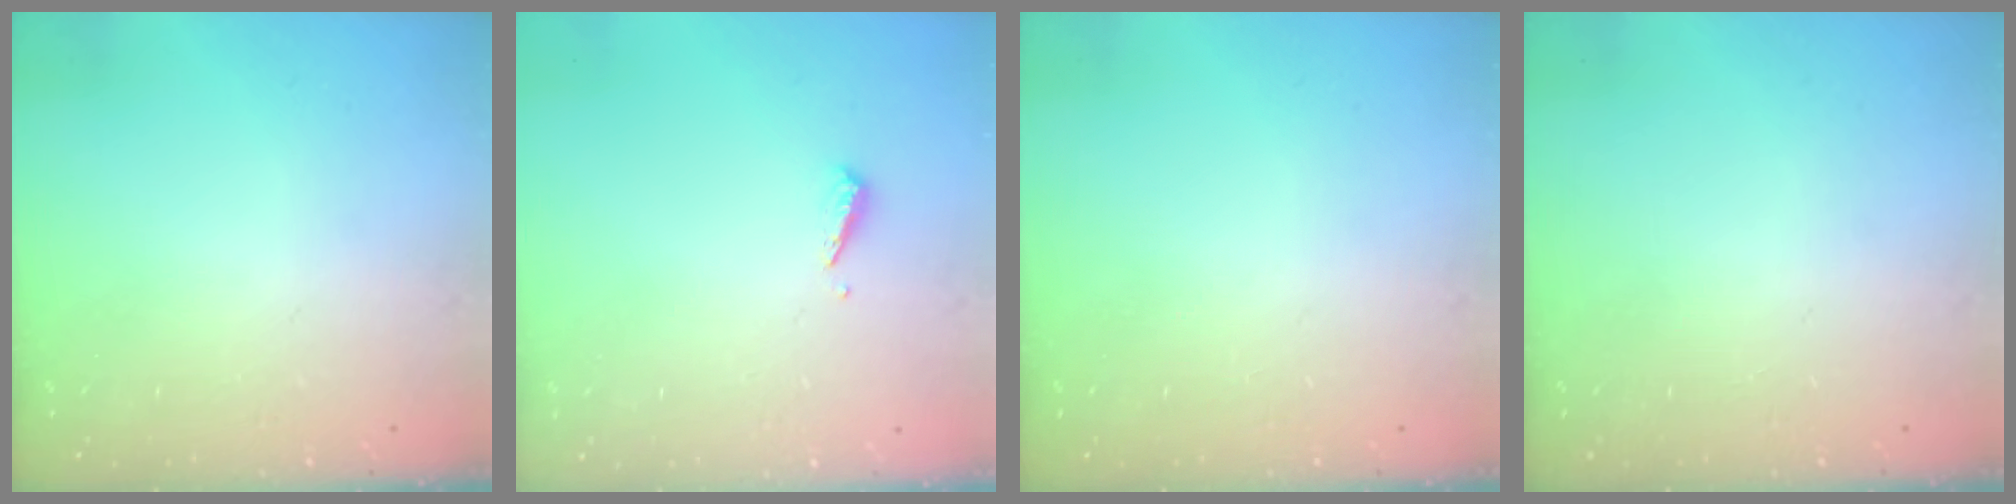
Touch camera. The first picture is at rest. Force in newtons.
{"total": 2.9, "press": 2.9, "slide": 0.4}
{"total": 0.0}
{"total": 0.0}